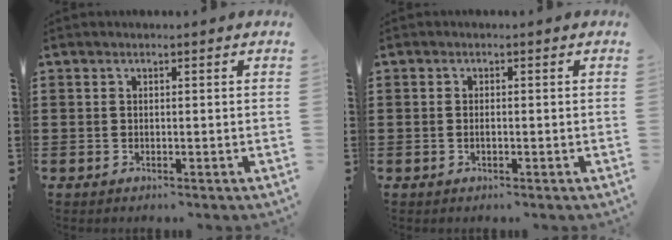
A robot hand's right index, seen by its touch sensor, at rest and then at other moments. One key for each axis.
{"total": 0.9, "fx": -0.2, "fy": 0.1, "fz": 0.9, "tx": -0.019, "ty": -0.008, "tz": -0.002}